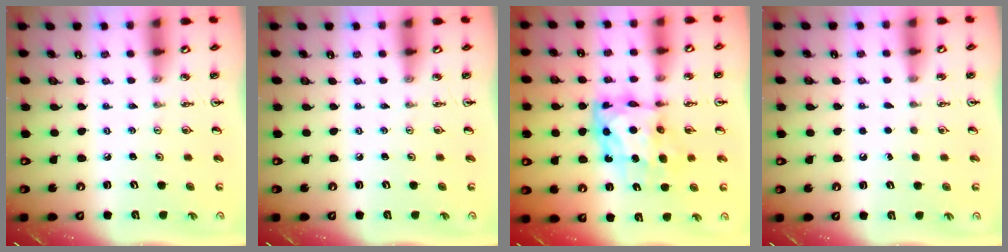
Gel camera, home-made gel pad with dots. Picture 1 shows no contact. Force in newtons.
{"total": 0.0}
{"total": 10.0, "press": 9.9, "slide": 1.0}
{"total": 1.4, "press": 1.4, "slide": 0.1}